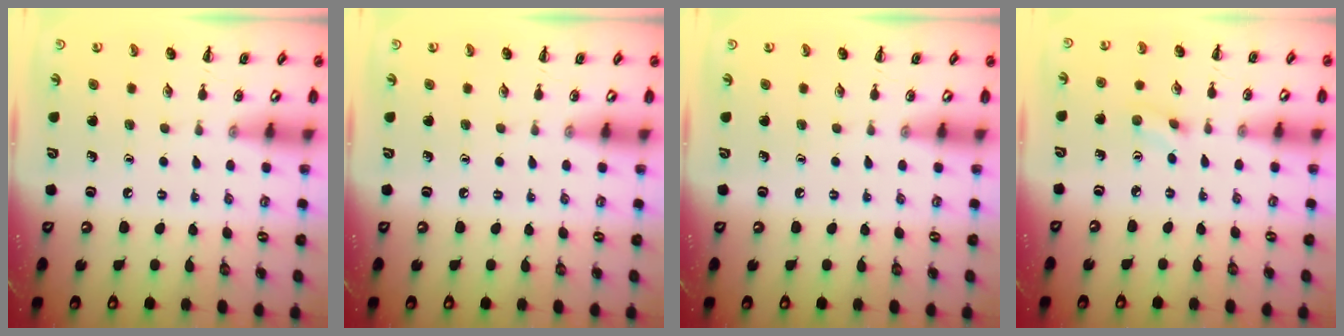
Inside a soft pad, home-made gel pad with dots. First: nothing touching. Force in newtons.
{"total": 0.0}
{"total": 0.0}
{"total": 2.5, "press": 2.4, "slide": 0.9}